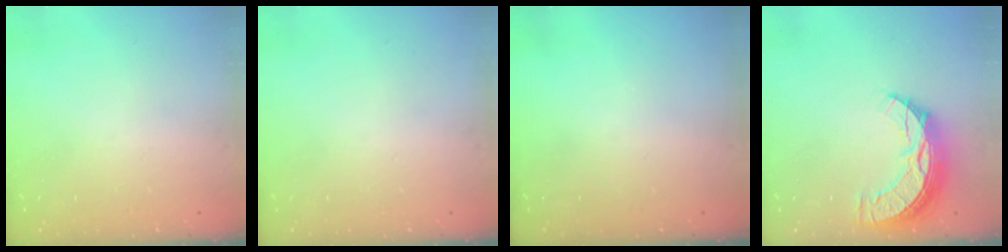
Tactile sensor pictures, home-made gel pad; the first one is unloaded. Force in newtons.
{"total": 0.0}
{"total": 0.0}
{"total": 10.4, "press": 10.3, "slide": 0.9}